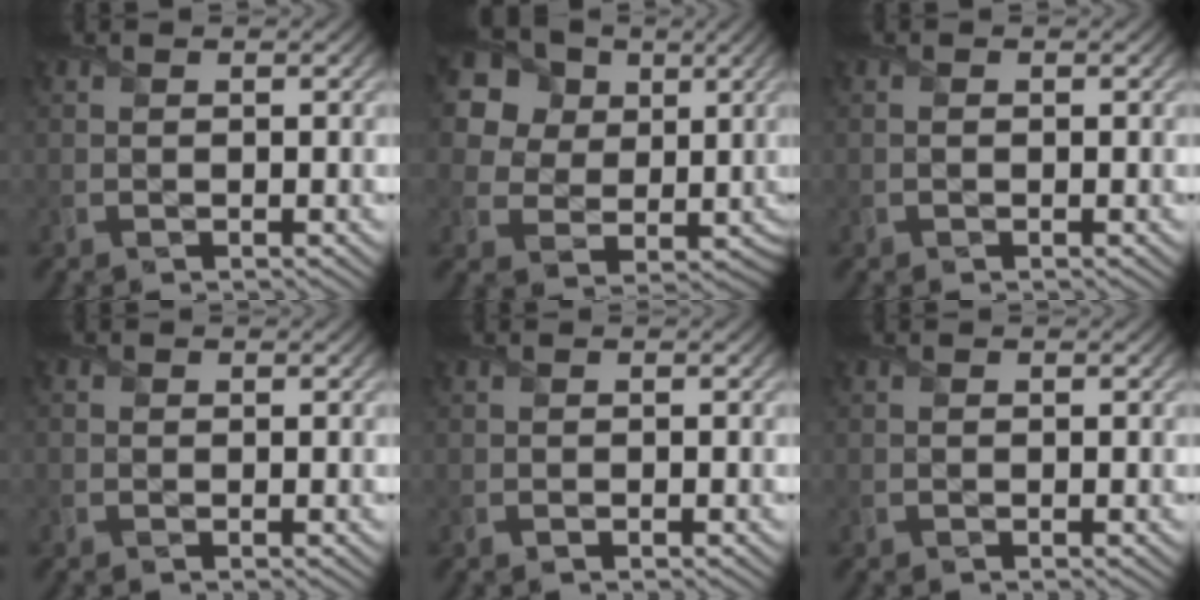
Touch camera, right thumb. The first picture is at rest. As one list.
[{"total": 18.6, "force": [8.5, 14.7, 7.7], "torque": [-0.239, 0.024, 0.176]}, {"total": 0.7, "force": [-0.1, 0.5, 0.4], "torque": [-0.008, -0.003, 0.001]}, {"total": 0.8, "force": [-0.1, 0.8, 0.2], "torque": [-0.004, -0.004, -0.002]}, {"total": 0.0}, {"total": 0.0}]